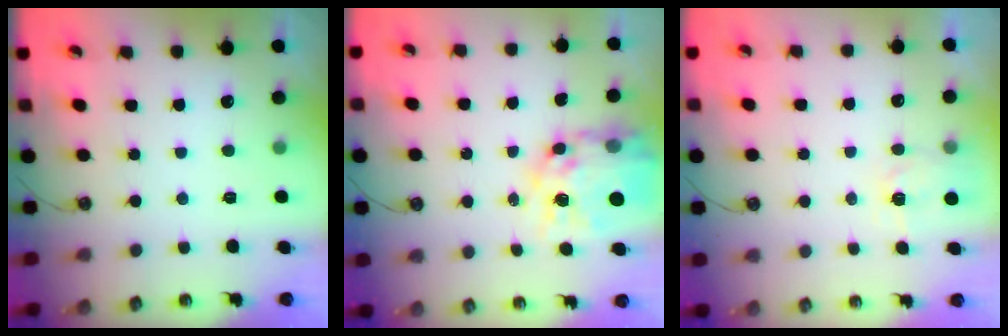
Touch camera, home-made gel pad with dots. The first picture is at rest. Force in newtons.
{"total": 17.0, "press": 16.9, "slide": 1.7}
{"total": 4.1, "press": 4.0, "slide": 0.6}